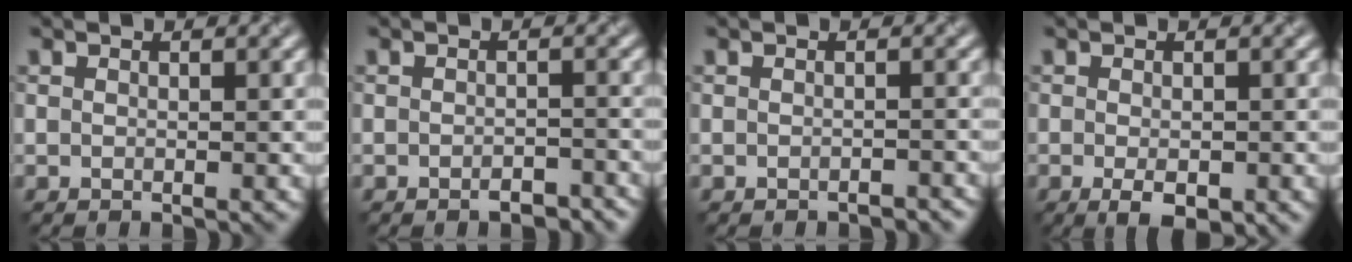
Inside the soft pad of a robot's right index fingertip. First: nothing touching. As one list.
[{"total": 1.8, "force": [-1.4, 0.7, 0.9], "torque": [-0.012, 0.003, -0.020]}, {"total": 0.9, "force": [-0.8, 0.2, 0.2], "torque": [-0.002, 0.002, -0.010]}, {"total": 2.8, "force": [-1.1, 1.1, 2.3], "torque": [-0.037, -0.008, -0.013]}]